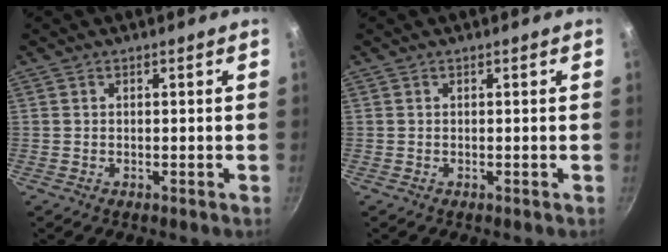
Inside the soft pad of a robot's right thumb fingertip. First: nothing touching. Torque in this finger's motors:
{"motor_torque": [-0.16, 0.16, 0.01, -0.01, 0.00]}